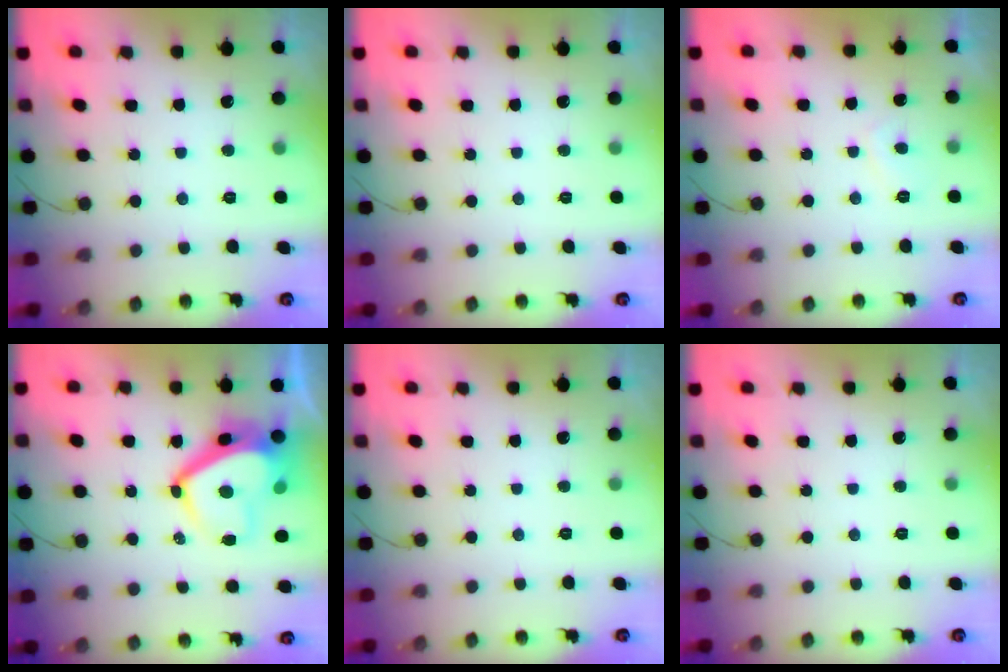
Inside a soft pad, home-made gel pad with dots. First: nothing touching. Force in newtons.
{"total": 0.0}
{"total": 2.0, "press": 1.9, "slide": 0.5}
{"total": 12.6, "press": 12.6, "slide": 1.1}
{"total": 0.0}
{"total": 0.0}